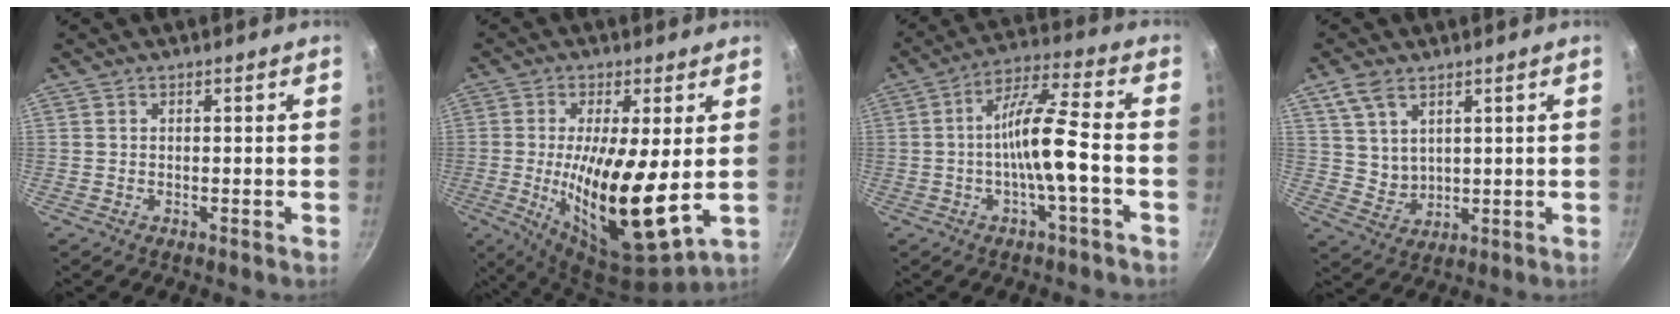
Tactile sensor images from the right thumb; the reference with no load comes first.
{"total": 16.9, "force": [-0.4, 4.8, 16.2], "torque": [-0.284, -0.024, -0.002]}
{"total": 11.3, "force": [-2.4, 1.9, 10.9], "torque": [-0.196, 0.035, -0.048]}
{"total": 6.7, "force": [3.9, 4.1, 3.7], "torque": [-0.056, -0.018, 0.085]}